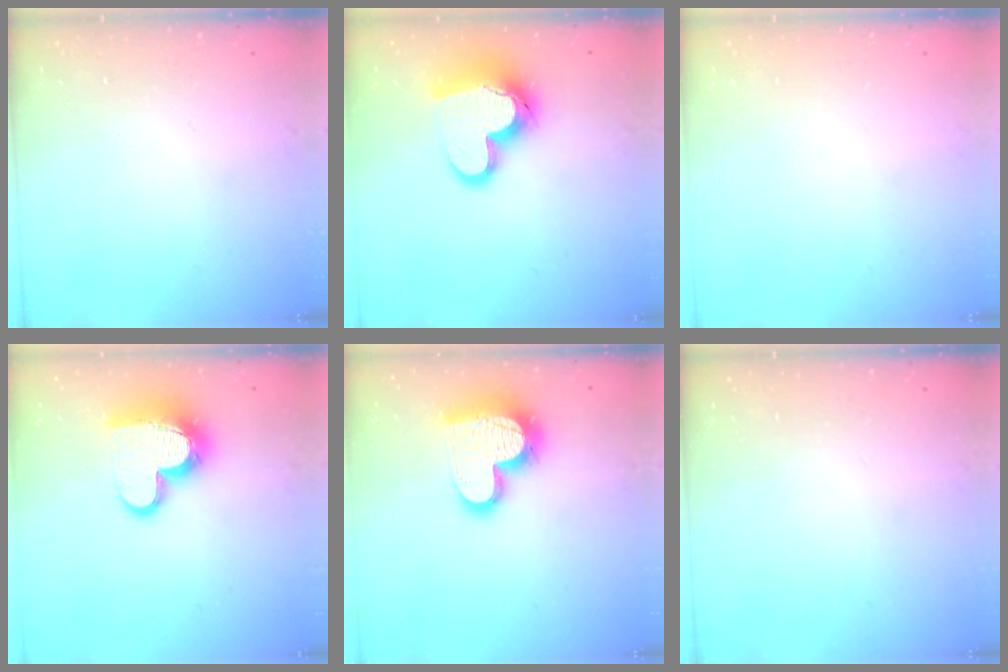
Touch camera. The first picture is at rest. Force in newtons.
{"total": 15.9, "press": 15.7, "slide": 2.2}
{"total": 0.0}
{"total": 14.7, "press": 14.6, "slide": 1.2}
{"total": 17.7, "press": 17.6, "slide": 1.5}
{"total": 0.0}